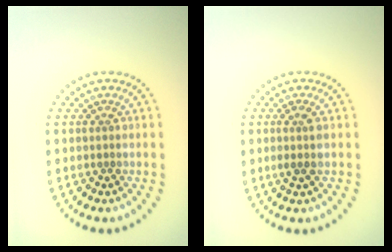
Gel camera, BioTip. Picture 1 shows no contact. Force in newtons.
{"total": 1.4, "press": 1.3, "slide": 0.7}